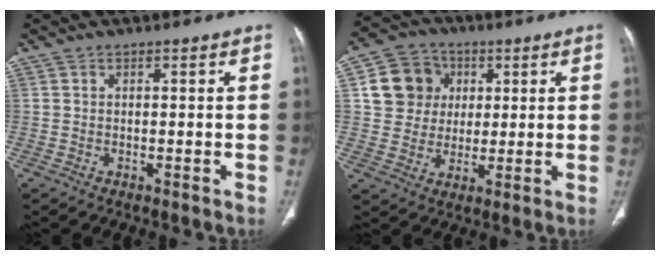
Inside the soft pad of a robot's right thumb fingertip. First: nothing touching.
{"total": 10.9, "force": [2.6, 10.0, 3.5], "torque": [-0.038, 0.004, 0.044]}